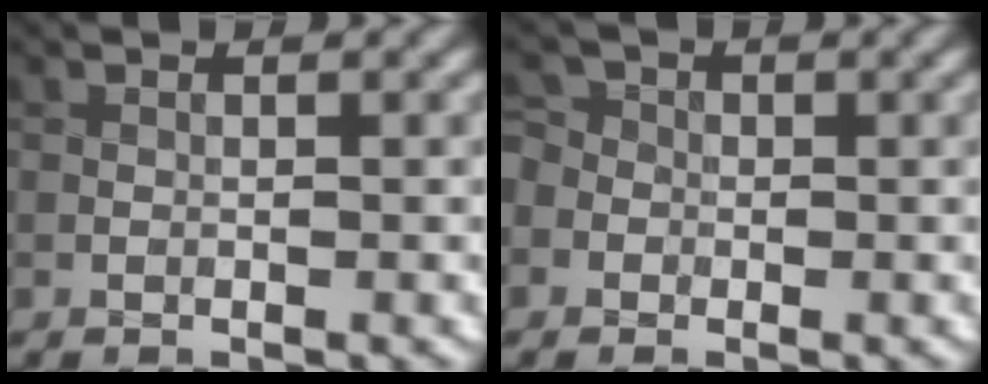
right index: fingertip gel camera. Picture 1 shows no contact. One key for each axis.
{"total": 3.3, "fx": -1.3, "fy": 2.9, "fz": 0.8, "tx": 0.004, "ty": 0.014, "tz": -0.043}